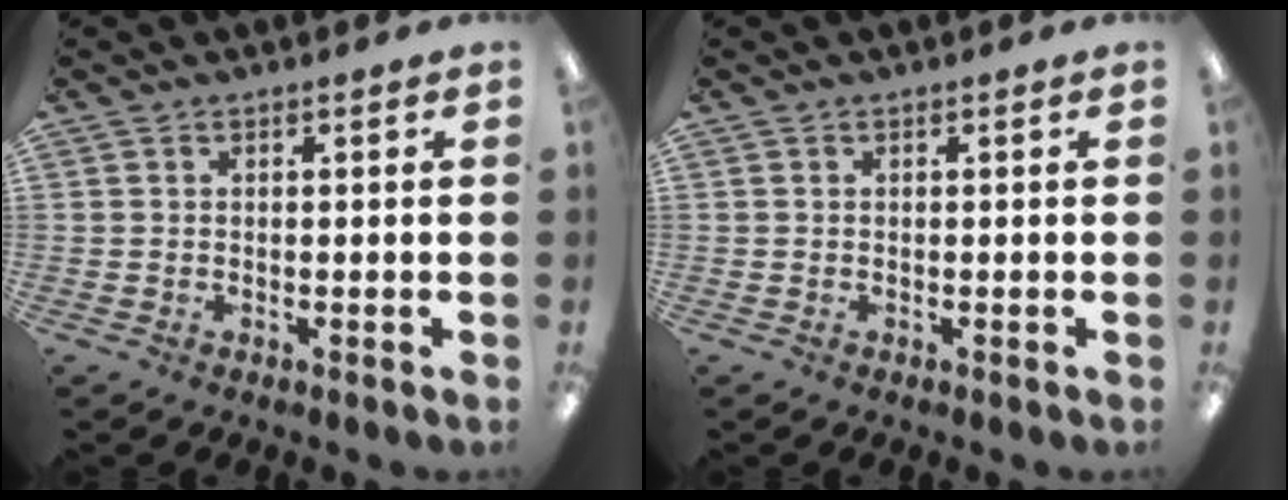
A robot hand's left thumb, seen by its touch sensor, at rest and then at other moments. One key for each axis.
{"total": 0.0}